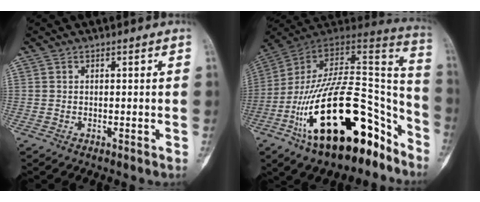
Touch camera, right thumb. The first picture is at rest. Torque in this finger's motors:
{"motor_torque": [3.26, 1.75, 2.45, -0.31, 0.94]}